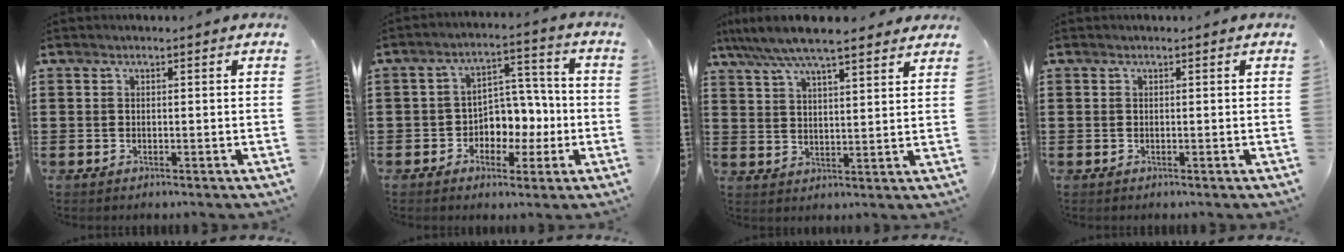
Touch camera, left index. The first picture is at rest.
{"total": 5.8, "force": [-1.2, 5.0, 2.6], "torque": [-0.055, 0.010, -0.025]}
{"total": 7.0, "force": [6.0, 0.8, 3.4], "torque": [-0.085, -0.018, 0.106]}
{"total": 0.0}